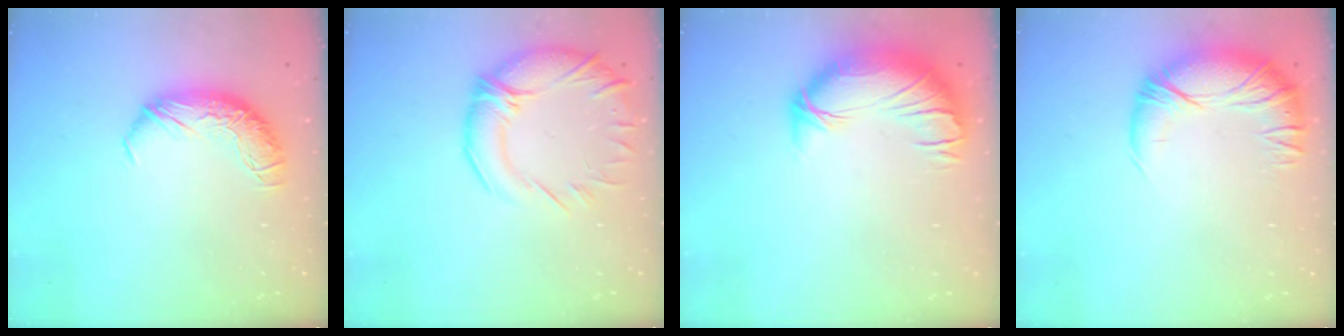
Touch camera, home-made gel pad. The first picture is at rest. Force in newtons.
{"total": 7.7, "press": 6.0, "slide": 4.9}
{"total": 2.5, "press": 1.2, "slide": 2.2}
{"total": 3.0, "press": 0.5, "slide": 3.0}